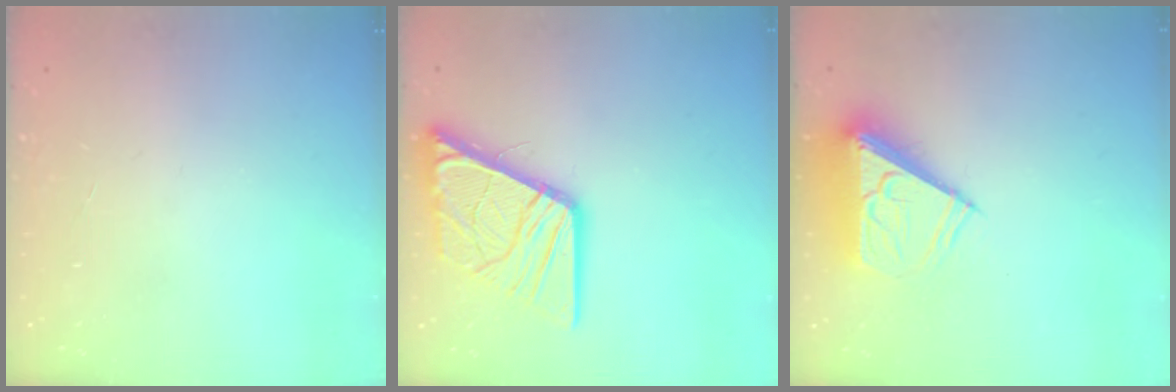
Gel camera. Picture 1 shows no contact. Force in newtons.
{"total": 16.0, "press": 15.9, "slide": 2.1}
{"total": 9.0, "press": 9.0, "slide": 0.6}